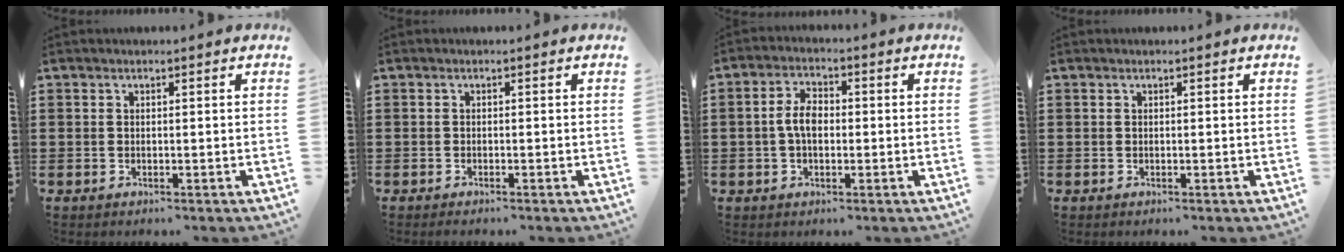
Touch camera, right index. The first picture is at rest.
{"total": 0.5, "force": [-0.5, 0.0, 0.0], "torque": [-0.001, -0.002, -0.011]}
{"total": 4.5, "force": [-0.3, 2.6, 3.7], "torque": [-0.079, 0.007, -0.009]}
{"total": 0.0}